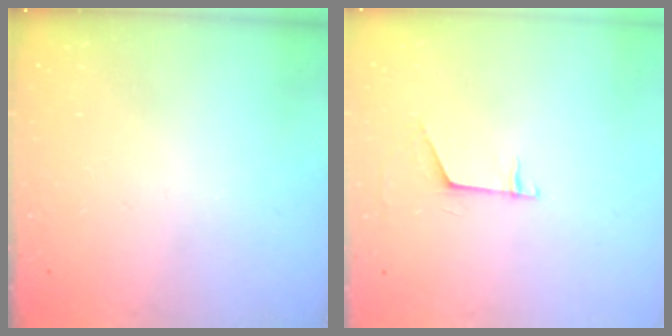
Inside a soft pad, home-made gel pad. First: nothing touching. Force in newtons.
{"total": 6.1, "press": 6.1, "slide": 0.5}